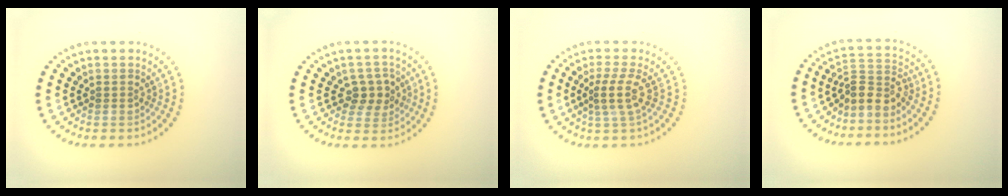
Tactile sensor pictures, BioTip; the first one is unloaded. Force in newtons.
{"total": 2.7, "press": 2.5, "slide": 0.9}
{"total": 2.7, "press": 2.0, "slide": 1.8}
{"total": 2.9, "press": 2.2, "slide": 1.9}